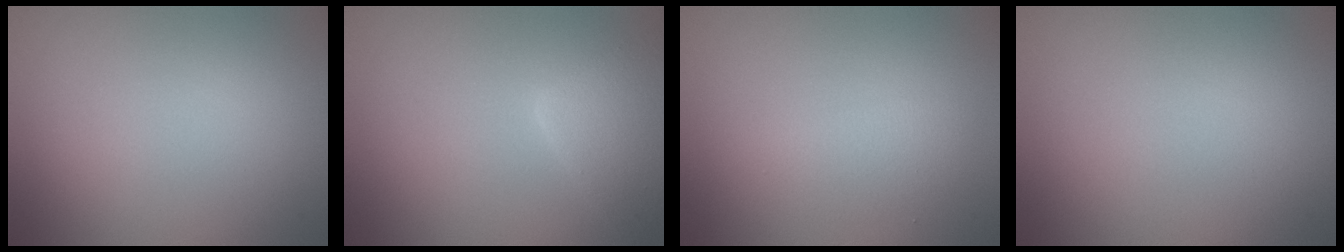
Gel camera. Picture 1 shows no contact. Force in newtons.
{"total": 3.6, "press": 3.6, "slide": 0.2}
{"total": 1.8, "press": 1.8, "slide": 0.1}
{"total": 0.0}